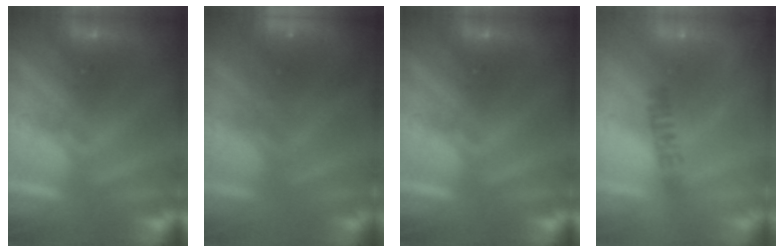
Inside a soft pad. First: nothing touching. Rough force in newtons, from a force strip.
{"total": 13.7}
{"total": 0.0}
{"total": 2.5}